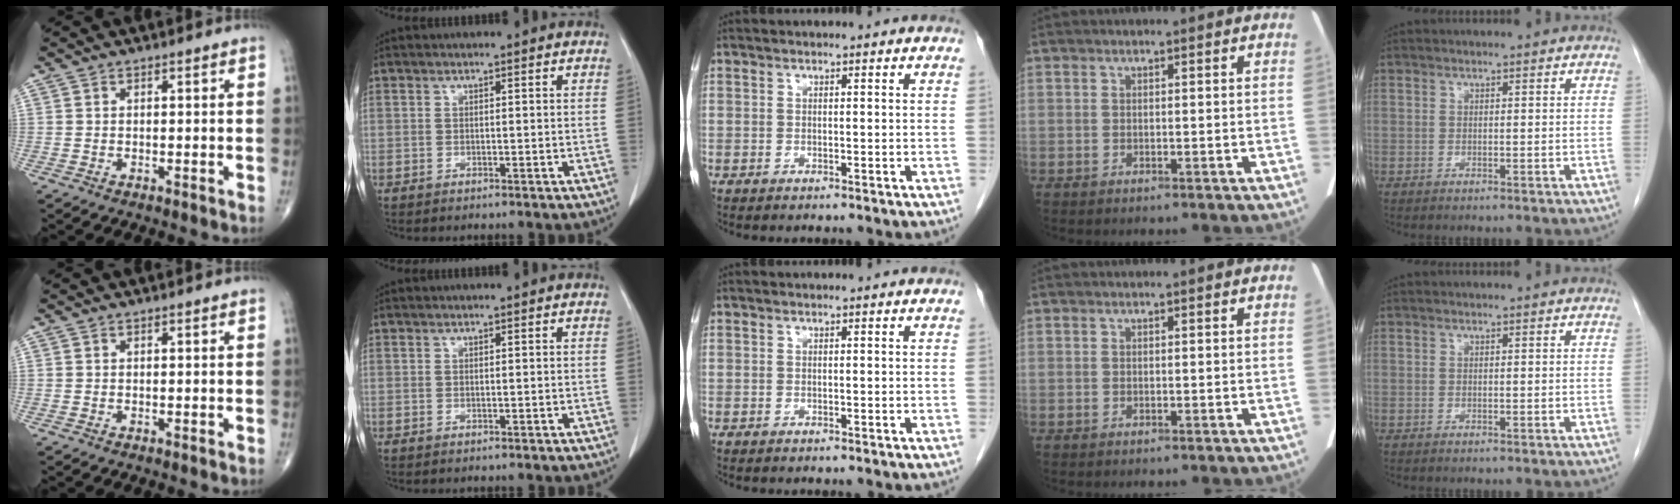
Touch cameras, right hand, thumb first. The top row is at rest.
{}